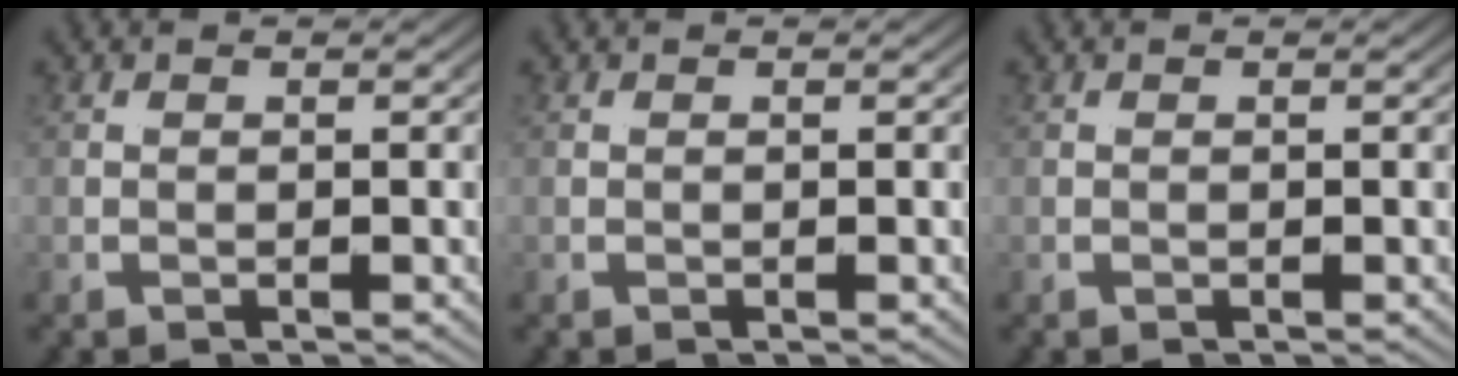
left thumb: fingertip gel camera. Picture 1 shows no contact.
{"total": 0.0}
{"total": 0.0}